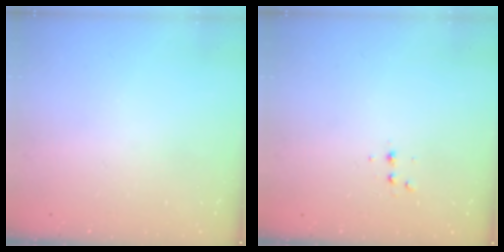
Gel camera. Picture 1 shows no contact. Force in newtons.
{"total": 3.7, "press": 3.5, "slide": 1.1}